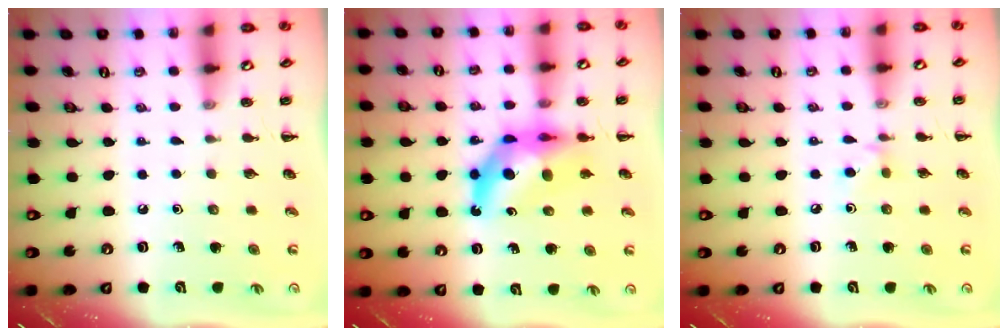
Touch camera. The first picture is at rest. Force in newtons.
{"total": 10.8, "press": 10.3, "slide": 3.3}
{"total": 4.0, "press": 3.8, "slide": 1.5}